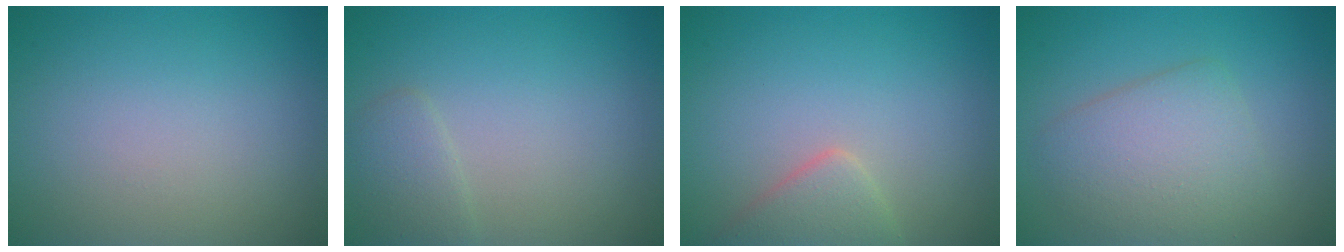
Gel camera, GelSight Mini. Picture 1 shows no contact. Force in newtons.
{"total": 1.7, "press": 1.7, "slide": 0.0}
{"total": 2.7, "press": 2.7, "slide": 0.1}
{"total": 4.5, "press": 4.5, "slide": 0.3}